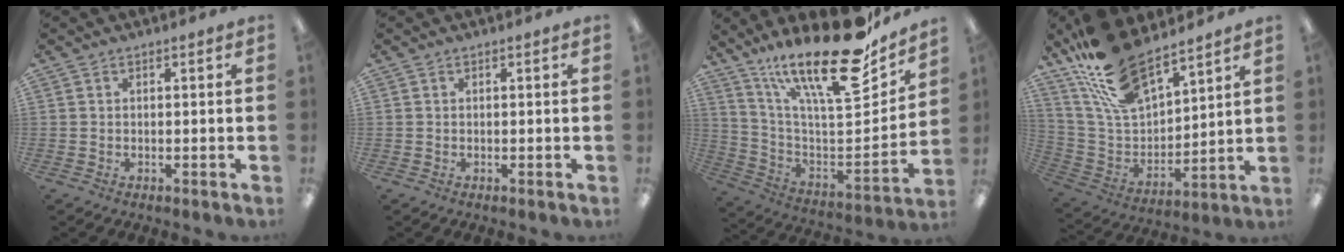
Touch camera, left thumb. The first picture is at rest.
{"total": 0.0}
{"total": 26.2, "force": [18.2, 7.3, 17.3], "torque": [-0.270, -0.126, 0.304]}
{"total": 19.4, "force": [15.2, 7.6, 9.4], "torque": [-0.198, -0.083, 0.279]}